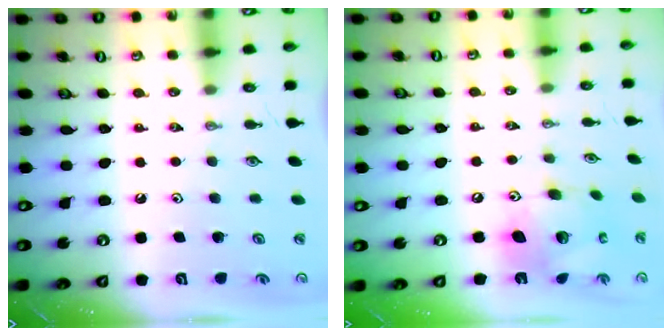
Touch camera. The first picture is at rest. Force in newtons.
{"total": 15.1, "press": 15.0, "slide": 1.3}